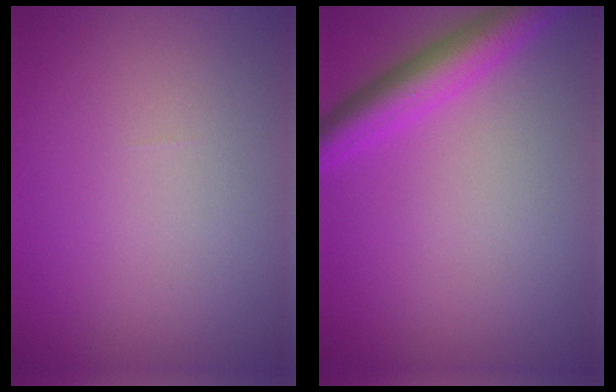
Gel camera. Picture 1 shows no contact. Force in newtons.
{"total": 4.3, "press": 4.3, "slide": 0.3}